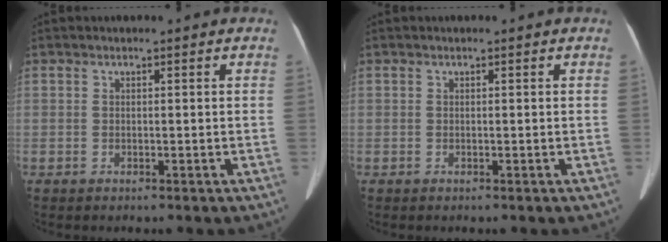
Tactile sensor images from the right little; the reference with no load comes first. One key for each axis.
{"total": 0.0}